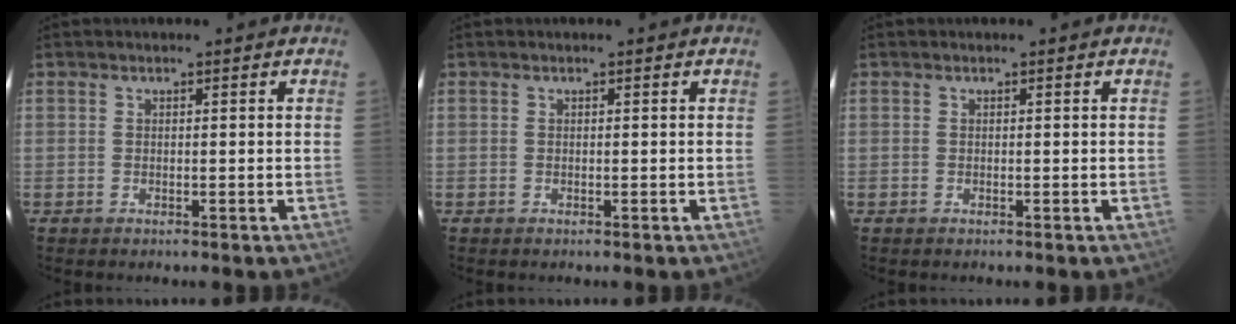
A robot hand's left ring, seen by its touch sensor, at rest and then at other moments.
{"total": 0.0}
{"total": 0.0}